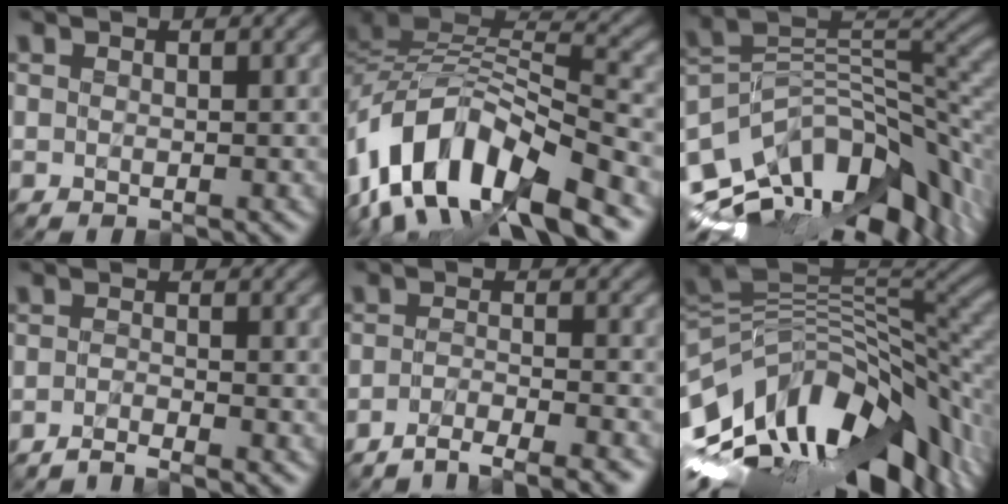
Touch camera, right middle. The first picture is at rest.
{"total": 13.3, "force": [-7.9, 6.0, 8.9], "torque": [-0.175, 0.013, -0.152]}
{"total": 13.1, "force": [-6.3, 6.5, 9.4], "torque": [-0.180, 0.007, -0.107]}
{"total": 1.8, "force": [-1.6, 0.1, 0.7], "torque": [-0.005, -0.006, -0.039]}
{"total": 4.5, "force": [-3.9, 0.8, 2.3], "torque": [-0.033, -0.001, -0.066]}
{"total": 15.2, "force": [-3.9, 6.8, 13.0], "torque": [-0.237, 0.019, -0.068]}